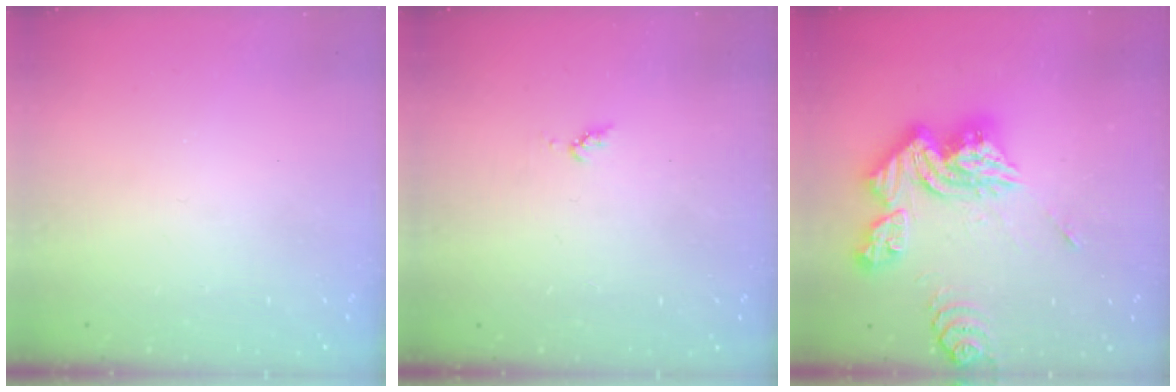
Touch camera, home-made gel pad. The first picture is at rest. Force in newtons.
{"total": 4.4, "press": 4.3, "slide": 0.4}
{"total": 18.2, "press": 18.1, "slide": 1.9}